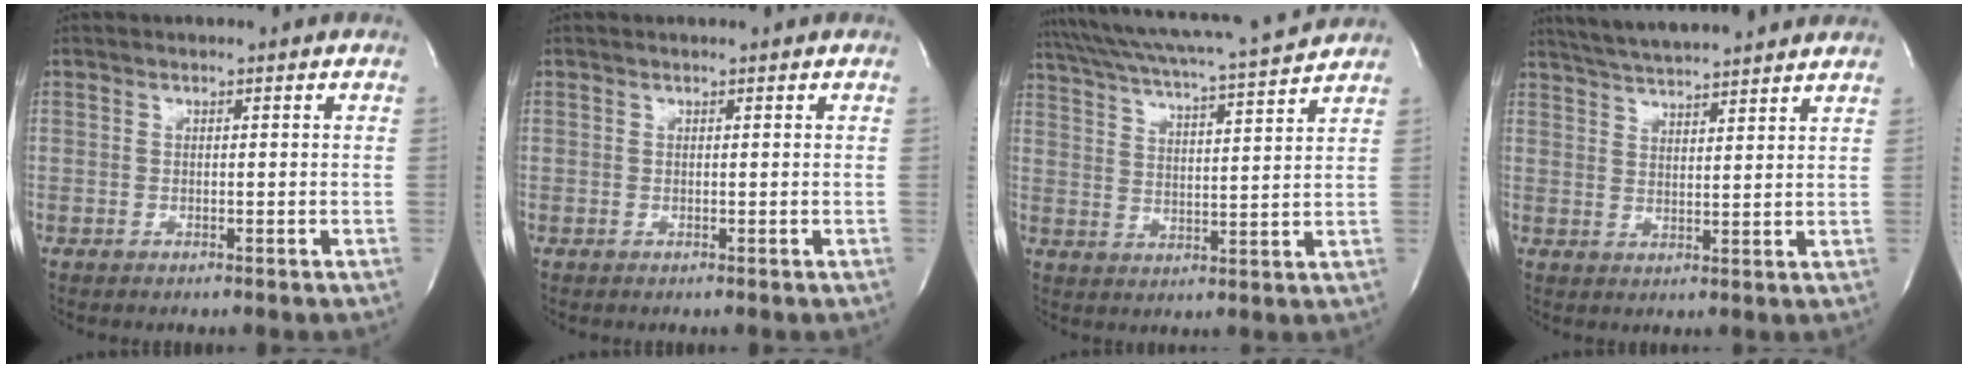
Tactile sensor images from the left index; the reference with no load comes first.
{"total": 0.9, "force": [0.9, -0.1, 0.3], "torque": [-0.008, 0.007, 0.013]}
{"total": 16.3, "force": [14.9, -0.5, 6.5], "torque": [-0.128, -0.004, 0.219]}
{"total": 13.4, "force": [12.1, 0.8, 5.5], "torque": [-0.101, 0.026, 0.179]}